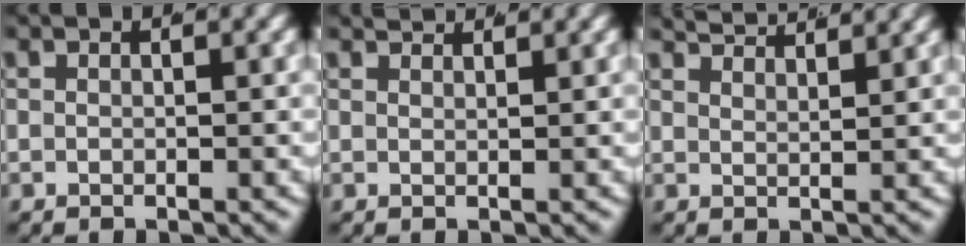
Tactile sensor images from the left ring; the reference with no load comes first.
{"total": 1.8, "force": [1.7, -0.3, 0.3], "torque": [-0.002, 0.001, 0.031]}
{"total": 3.9, "force": [3.7, 0.2, 1.3], "torque": [-0.022, 0.003, 0.064]}